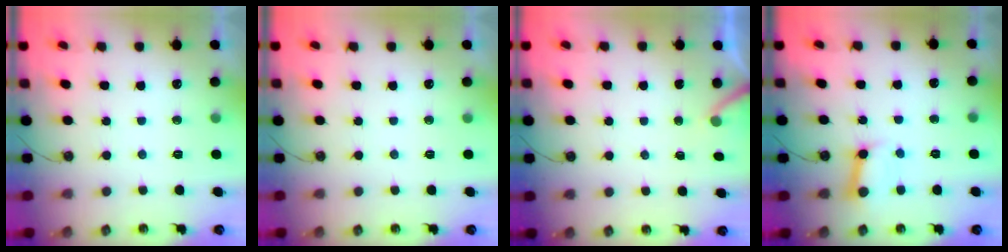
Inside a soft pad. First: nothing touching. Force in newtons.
{"total": 0.0}
{"total": 2.5, "press": 2.5, "slide": 0.2}
{"total": 6.7, "press": 6.6, "slide": 0.9}